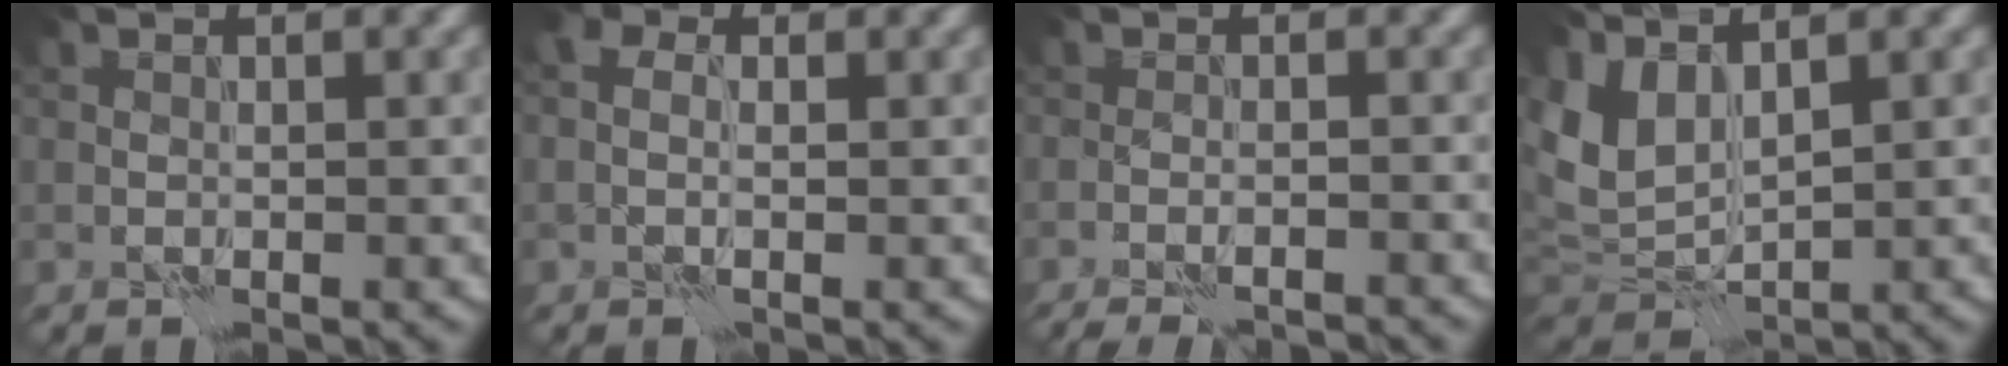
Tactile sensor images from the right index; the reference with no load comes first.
{"total": 2.7, "force": [0.4, 1.8, 1.9], "torque": [-0.027, 0.004, -0.021]}
{"total": 4.9, "force": [-4.3, 0.8, 2.1], "torque": [-0.030, 0.003, -0.059]}
{"total": 4.3, "force": [2.2, 2.2, 3.0], "torque": [-0.075, -0.001, 0.049]}